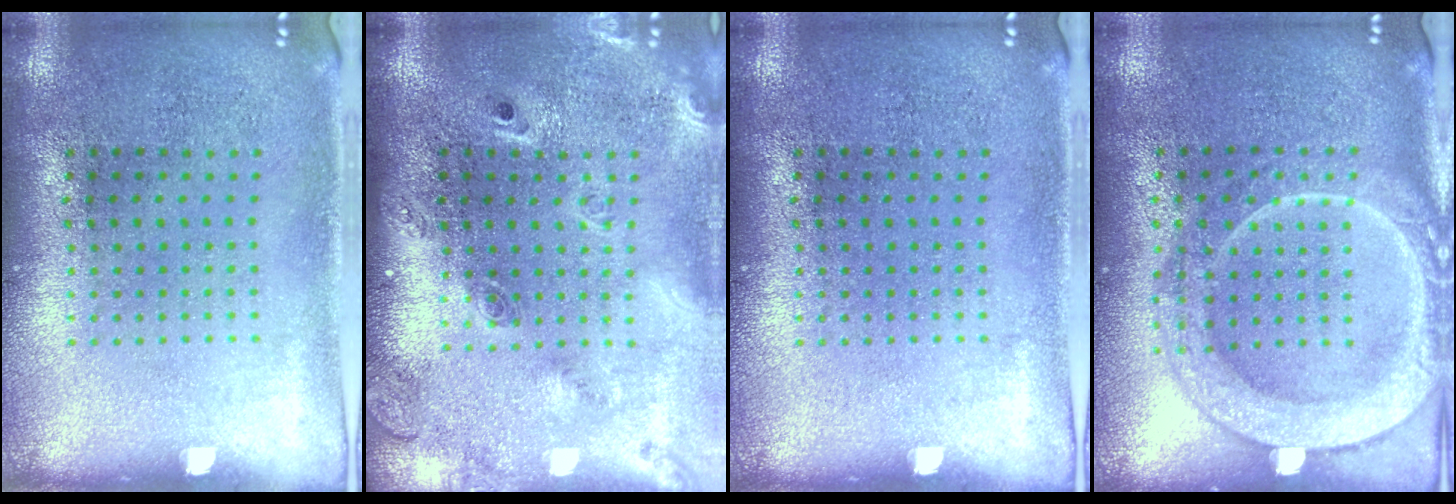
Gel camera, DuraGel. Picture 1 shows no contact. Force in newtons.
{"total": 2.5, "press": 1.8, "slide": 1.7}
{"total": 0.0}
{"total": 2.0, "press": 2.0, "slide": 0.3}